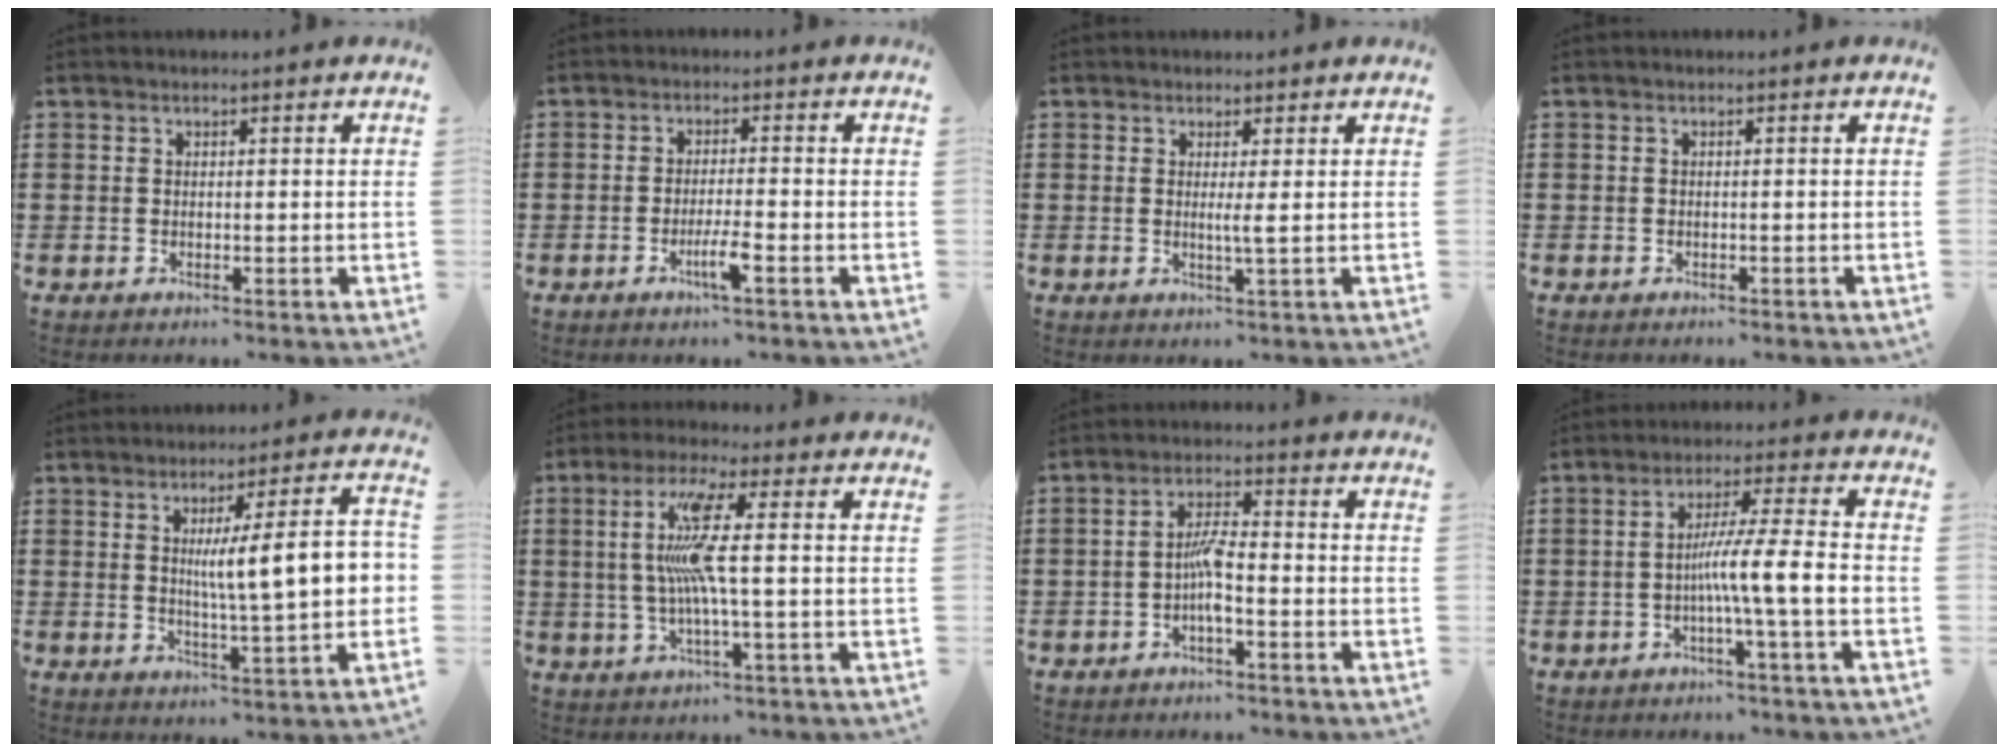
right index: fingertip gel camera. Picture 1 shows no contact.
{"total": 3.7, "force": [-1.8, 0.1, 3.2], "torque": [-0.061, -0.009, -0.034]}
{"total": 2.0, "force": [0.3, -0.4, 1.9], "torque": [-0.038, -0.008, 0.002]}
{"total": 0.5, "force": [-0.5, 0.2, 0.2], "torque": [-0.006, -0.002, -0.009]}
{"total": 10.6, "force": [1.2, 1.3, 10.5], "torque": [-0.172, -0.002, 0.014]}
{"total": 9.1, "force": [0.6, 0.2, 9.1], "torque": [-0.198, -0.015, -0.004]}
{"total": 4.5, "force": [-1.4, 1.0, 4.2], "torque": [-0.090, 0.000, -0.031]}
{"total": 7.9, "force": [-2.0, -0.4, 7.6], "torque": [-0.132, -0.004, -0.039]}